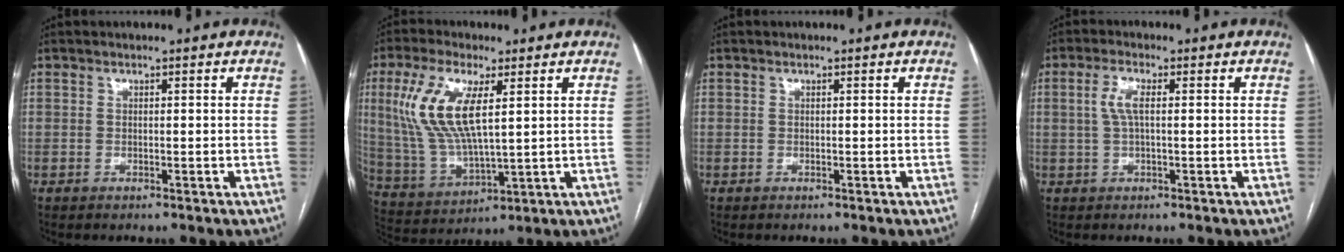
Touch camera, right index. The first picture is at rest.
{"total": 12.7, "force": [3.7, 3.9, 11.5], "torque": [-0.264, 0.002, 0.081]}
{"total": 0.0}
{"total": 3.5, "force": [0.6, 0.9, 3.3], "torque": [-0.072, 0.008, 0.012]}